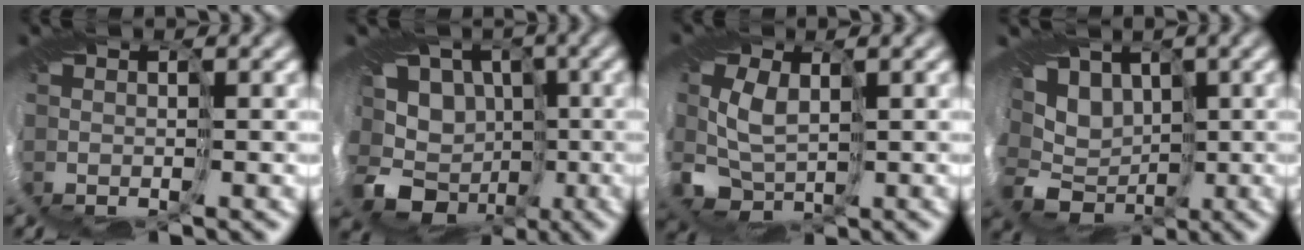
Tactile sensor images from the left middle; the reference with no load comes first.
{"total": 12.8, "force": [-4.9, 10.4, 5.7], "torque": [-0.099, -0.018, -0.112]}
{"total": 2.7, "force": [-0.4, 2.0, 1.9], "torque": [-0.051, -0.009, -0.009]}
{"total": 9.3, "force": [-1.2, 7.8, 4.8], "torque": [-0.079, -0.003, -0.044]}